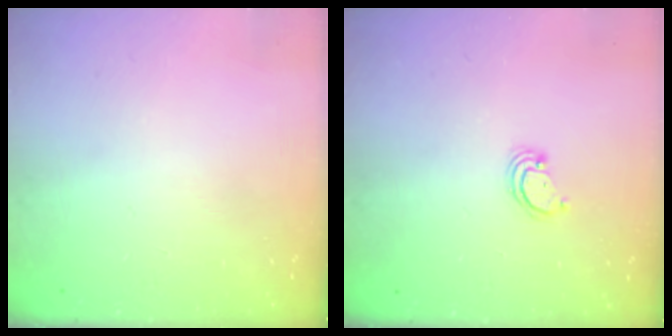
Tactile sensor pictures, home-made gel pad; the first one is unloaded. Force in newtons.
{"total": 1.7, "press": 1.7, "slide": 0.1}